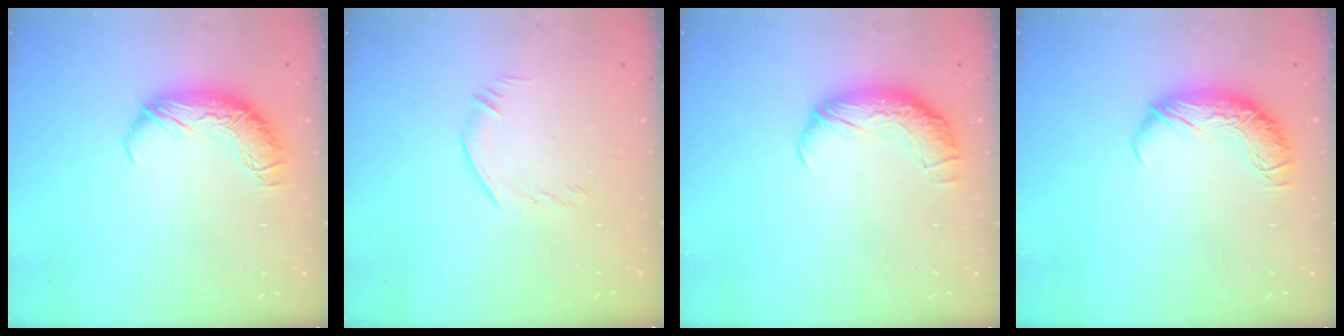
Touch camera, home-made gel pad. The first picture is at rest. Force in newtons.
{"total": 6.0, "press": 5.9, "slide": 1.1}
{"total": 2.4, "press": 1.0, "slide": 2.2}
{"total": 0.0}